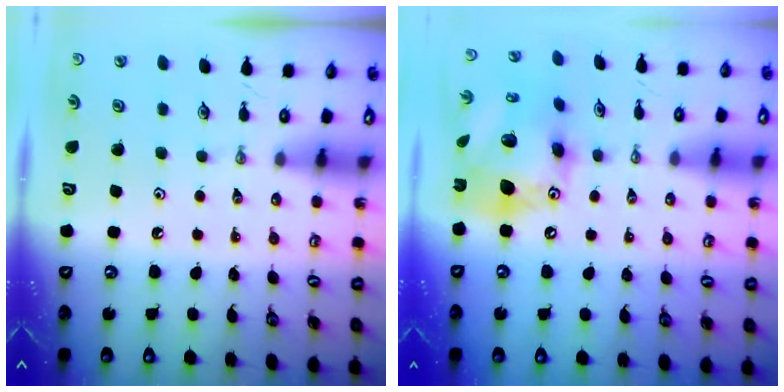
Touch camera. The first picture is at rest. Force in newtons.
{"total": 17.9, "press": 17.8, "slide": 1.6}